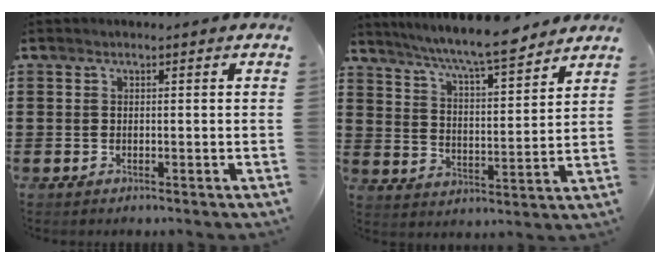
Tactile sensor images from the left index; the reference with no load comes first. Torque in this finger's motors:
{"motor_torque": [1.68, -0.46, 0.66, 0.13]}